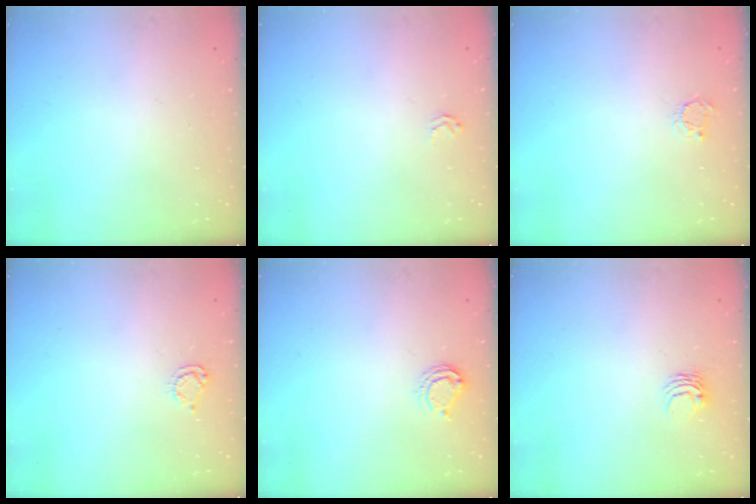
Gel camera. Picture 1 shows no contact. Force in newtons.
{"total": 2.5, "press": 2.5, "slide": 0.3}
{"total": 2.9, "press": 2.8, "slide": 0.4}
{"total": 4.2, "press": 4.2, "slide": 0.3}
{"total": 6.3, "press": 6.3, "slide": 0.5}
{"total": 4.0, "press": 3.9, "slide": 0.2}